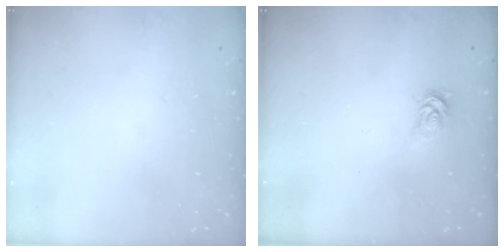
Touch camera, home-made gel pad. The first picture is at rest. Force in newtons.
{"total": 2.6, "press": 2.6, "slide": 0.4}